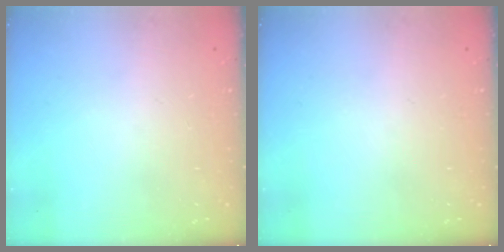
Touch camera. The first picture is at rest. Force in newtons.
{"total": 0.0}